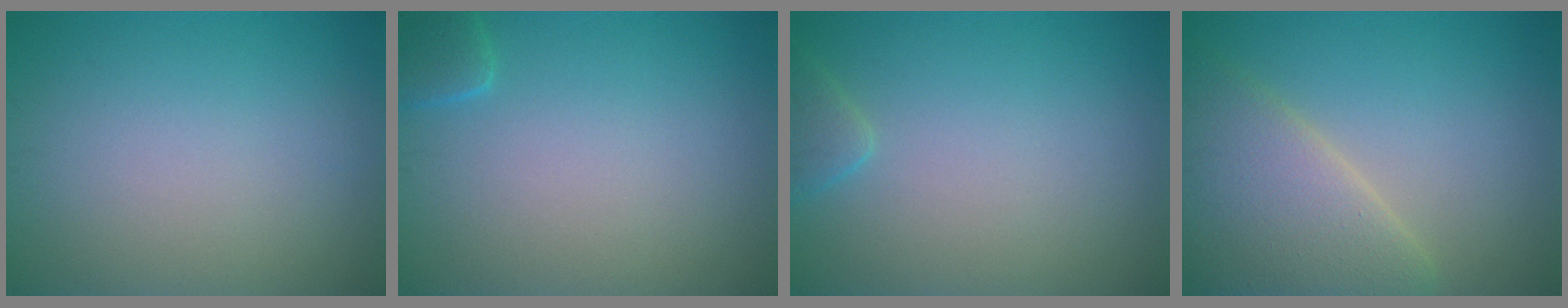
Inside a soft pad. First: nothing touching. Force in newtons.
{"total": 1.7, "press": 1.7, "slide": 0.2}
{"total": 1.5, "press": 1.5, "slide": 0.2}
{"total": 6.4, "press": 6.4, "slide": 0.6}